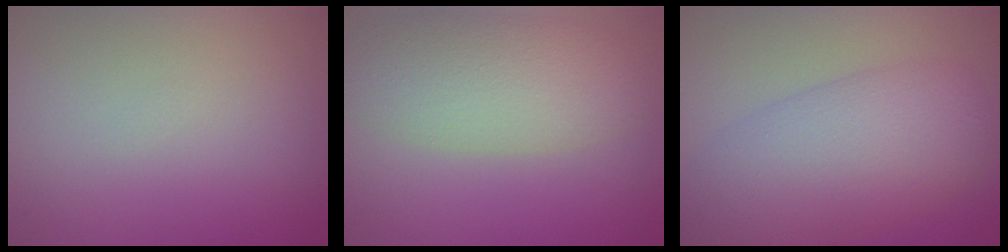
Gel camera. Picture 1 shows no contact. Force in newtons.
{"total": 5.5, "press": 5.5, "slide": 0.3}
{"total": 8.3, "press": 8.3, "slide": 0.0}